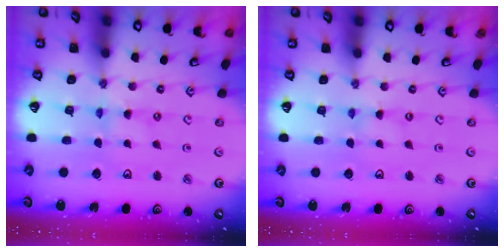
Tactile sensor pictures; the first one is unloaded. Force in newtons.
{"total": 0.0}